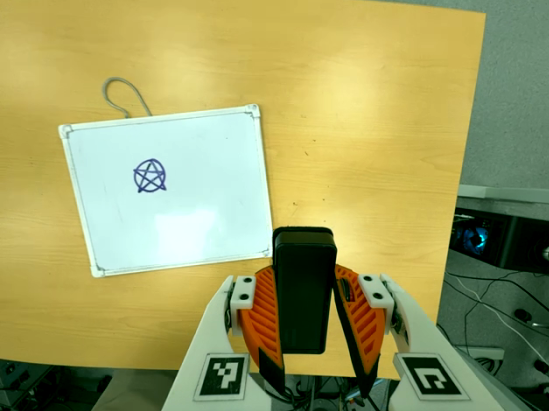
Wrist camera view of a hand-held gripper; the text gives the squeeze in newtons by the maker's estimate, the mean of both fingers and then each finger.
{"total": 6.8, "left": 5.5, "right": 8.1}